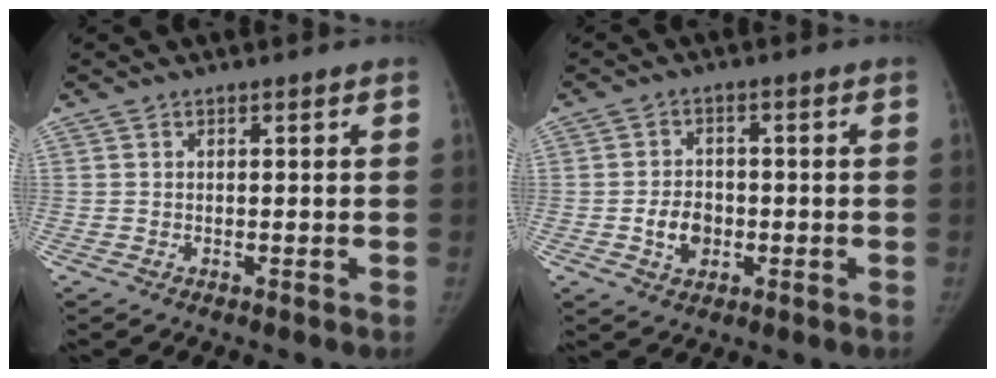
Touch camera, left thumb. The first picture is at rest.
{"total": 5.4, "force": [-1.4, 4.2, 3.2], "torque": [-0.033, 0.010, -0.022]}